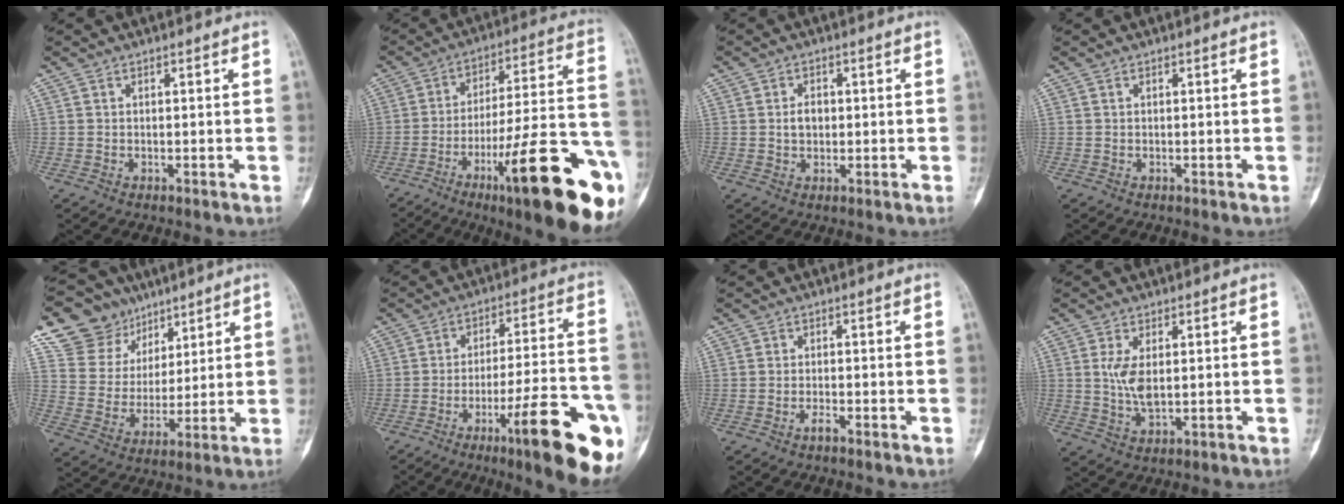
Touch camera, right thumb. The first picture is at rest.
{"total": 26.4, "force": [-12.2, 5.0, 22.8], "torque": [-0.264, 0.058, -0.180]}
{"total": 2.9, "force": [0.3, 2.3, 1.6], "torque": [-0.020, 0.005, 0.005]}
{"total": 0.0}
{"total": 14.5, "force": [9.4, 10.8, 2.3], "torque": [-0.004, -0.028, 0.180]}
{"total": 20.0, "force": [-9.4, 3.7, 17.3], "torque": [-0.203, 0.044, -0.132]}
{"total": 1.1, "force": [-0.9, 0.5, 0.5], "torque": [-0.011, 0.003, -0.019]}
{"total": 4.9, "force": [0.7, 2.5, 4.2], "torque": [-0.087, -0.009, 0.019]}